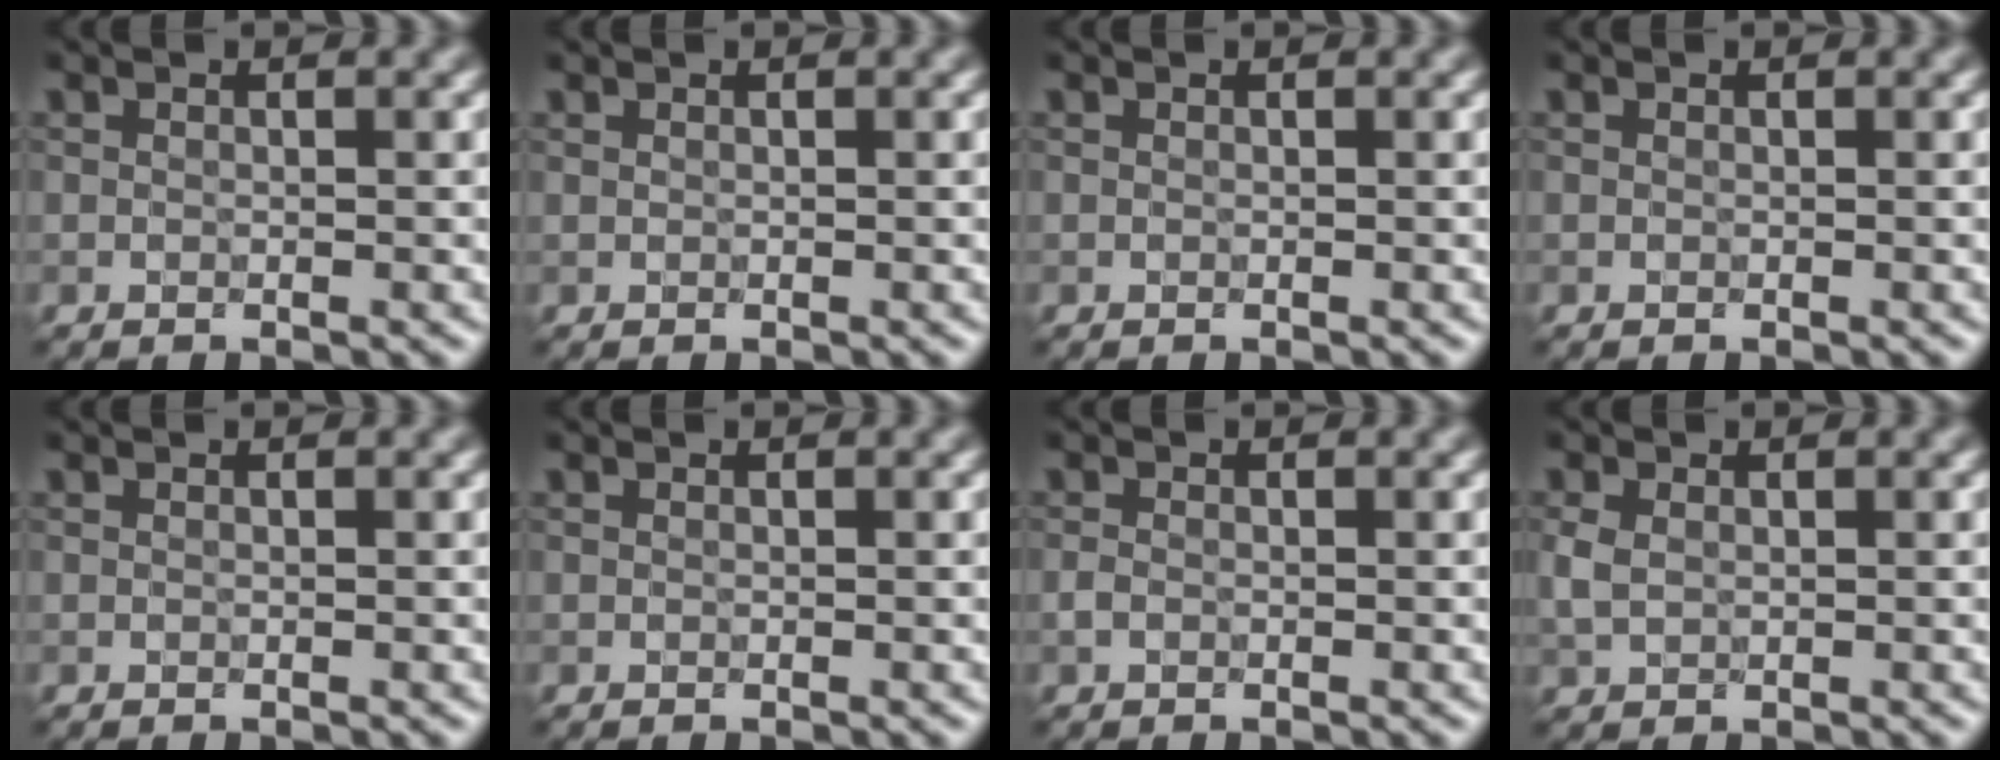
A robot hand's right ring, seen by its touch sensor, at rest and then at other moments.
{"total": 0.0}
{"total": 0.0}
{"total": 0.0}
{"total": 0.0}
{"total": 0.0}
{"total": 0.7, "force": [-0.3, 0.4, 0.4], "torque": [-0.008, -0.002, -0.008]}
{"total": 1.7, "force": [0.2, 1.3, 1.1], "torque": [-0.032, 0.001, 0.007]}